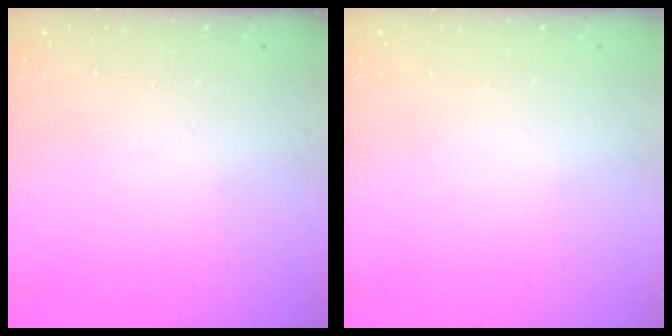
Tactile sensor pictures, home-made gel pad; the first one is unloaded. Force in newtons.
{"total": 0.0}